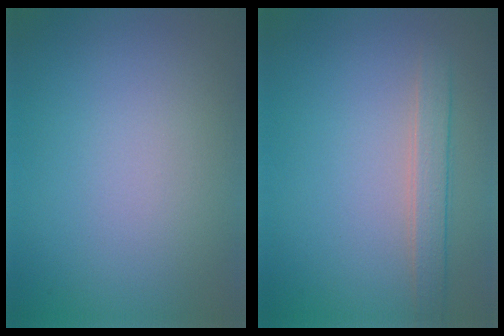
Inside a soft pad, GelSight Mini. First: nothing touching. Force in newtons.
{"total": 2.2, "press": 2.2, "slide": 0.1}